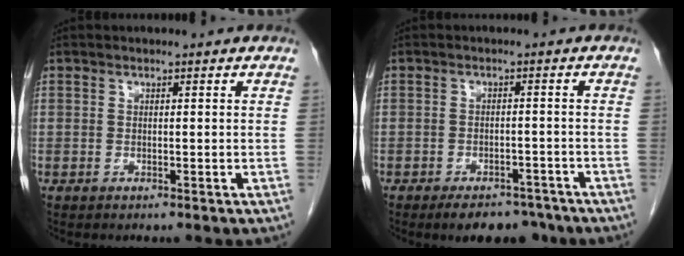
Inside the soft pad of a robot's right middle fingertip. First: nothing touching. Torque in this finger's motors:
{"motor_torque": [1.18, -0.96, 0.44, 0.11]}